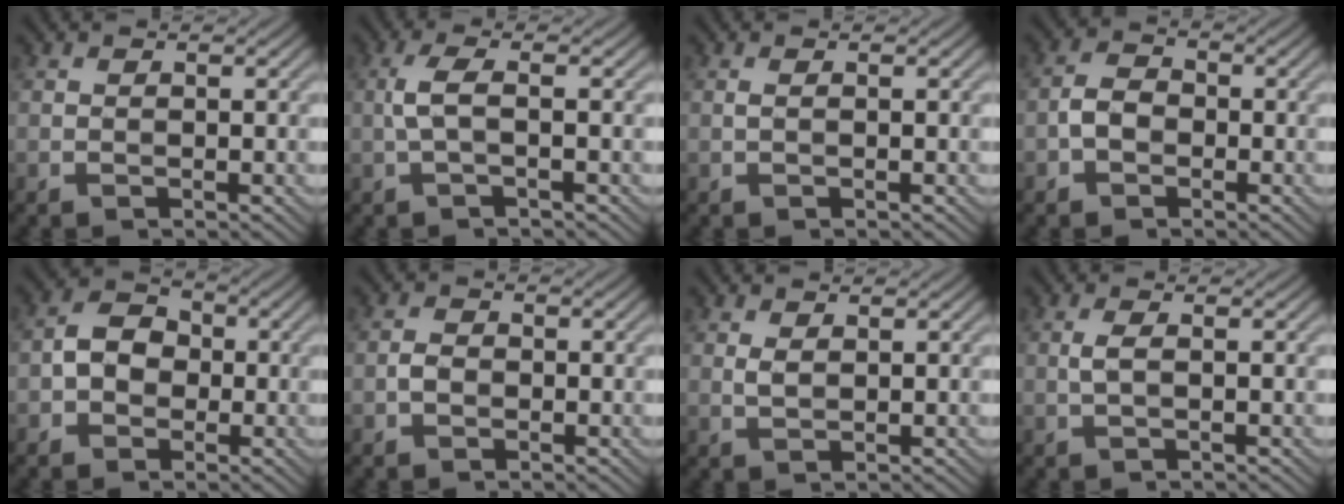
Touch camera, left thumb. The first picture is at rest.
{"total": 2.8, "force": [-0.2, 0.6, 2.8], "torque": [-0.062, 0.008, -0.008]}
{"total": 0.5, "force": [0.1, 0.1, 0.5], "torque": [-0.014, 0.002, 0.001]}
{"total": 3.1, "force": [-1.2, 2.3, 1.6], "torque": [-0.032, 0.005, -0.031]}
{"total": 4.3, "force": [-0.8, 3.5, 2.3], "torque": [-0.039, 0.007, -0.021]}
{"total": 1.7, "force": [-0.6, 1.3, 0.8], "torque": [-0.017, 0.001, -0.017]}
{"total": 1.7, "force": [0.8, 1.1, 1.1], "torque": [-0.030, 0.000, 0.016]}
{"total": 1.5, "force": [0.1, 0.5, 1.5], "torque": [-0.038, 0.005, 0.001]}